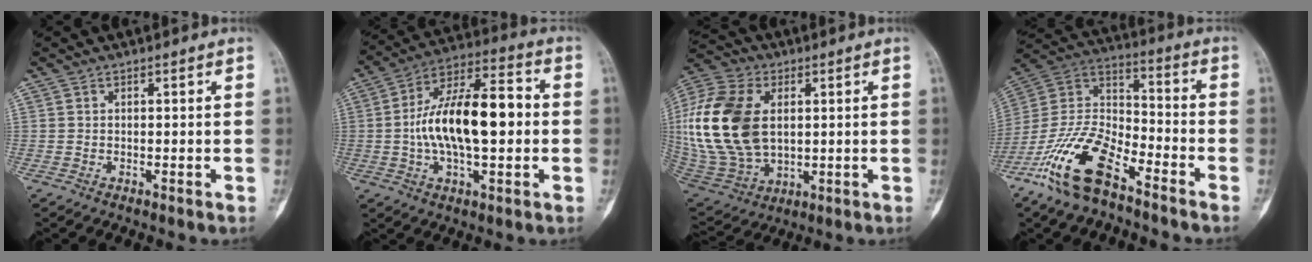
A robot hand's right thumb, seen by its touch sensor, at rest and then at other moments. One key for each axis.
{"total": 18.7, "fx": -0.3, "fy": 8.3, "fz": 16.8, "tx": -0.286, "ty": 0.033, "tz": -0.010}
{"total": 24.5, "fx": 3.1, "fy": 15.8, "fz": 18.5, "tx": -0.405, "ty": -0.011, "tz": 0.067}
{"total": 17.6, "fx": -11.1, "fy": 6.9, "fz": 11.8, "tx": -0.236, "ty": 0.064, "tz": -0.216}